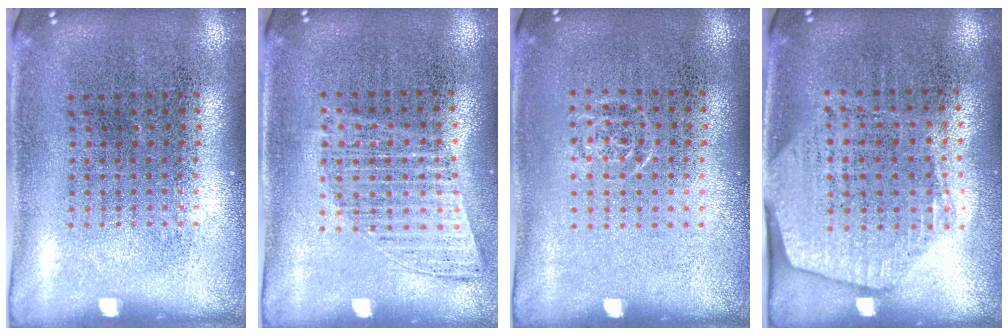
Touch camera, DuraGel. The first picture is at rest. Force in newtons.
{"total": 1.0, "press": 1.0, "slide": 0.2}
{"total": 0.5, "press": 0.5, "slide": 0.2}
{"total": 1.8, "press": 1.6, "slide": 0.8}